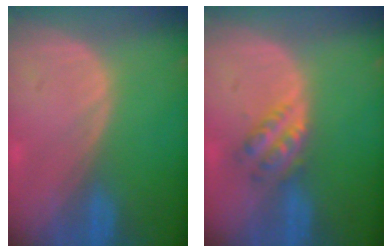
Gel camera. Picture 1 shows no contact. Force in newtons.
{"total": 4.6, "press": 4.1, "slide": 2.2}